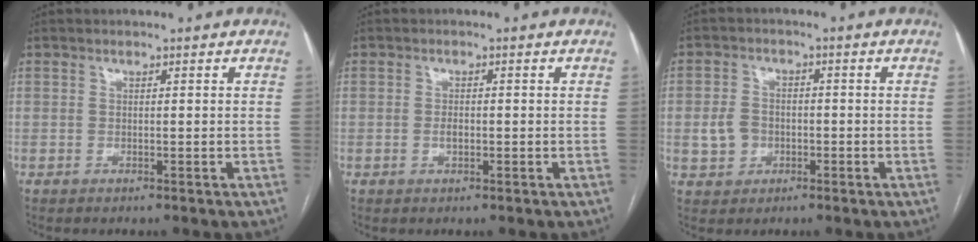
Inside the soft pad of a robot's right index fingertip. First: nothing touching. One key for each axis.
{"total": 1.4, "fx": -0.3, "fy": 0.7, "fz": 1.2, "tx": -0.022, "ty": 0.002, "tz": -0.005}
{"total": 4.6, "fx": -1.1, "fy": 3.9, "fz": 2.1, "tx": -0.045, "ty": 0.012, "tz": -0.012}